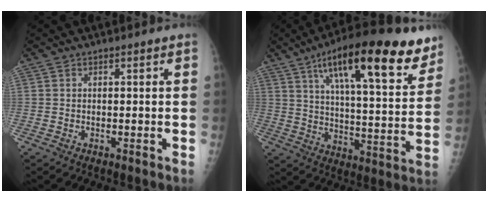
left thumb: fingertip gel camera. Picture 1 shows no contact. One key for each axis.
{"total": 25.0, "fx": 14.6, "fy": 7.4, "fz": 18.9, "tx": -0.255, "ty": -0.033, "tz": 0.221}